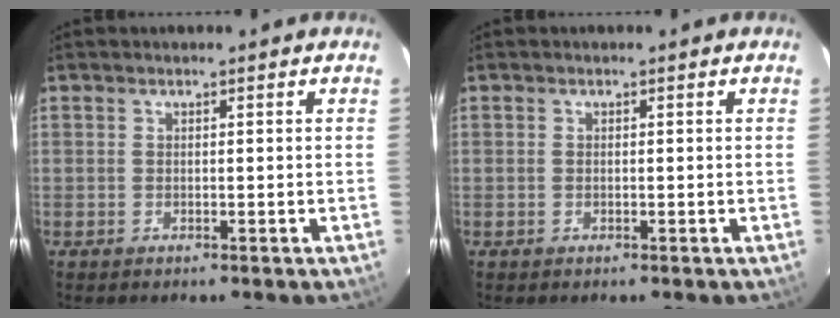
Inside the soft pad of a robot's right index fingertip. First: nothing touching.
{"total": 0.0}